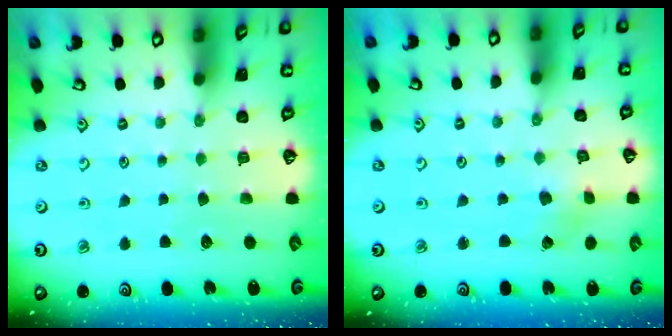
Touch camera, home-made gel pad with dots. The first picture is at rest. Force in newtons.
{"total": 1.8, "press": 1.8, "slide": 0.2}